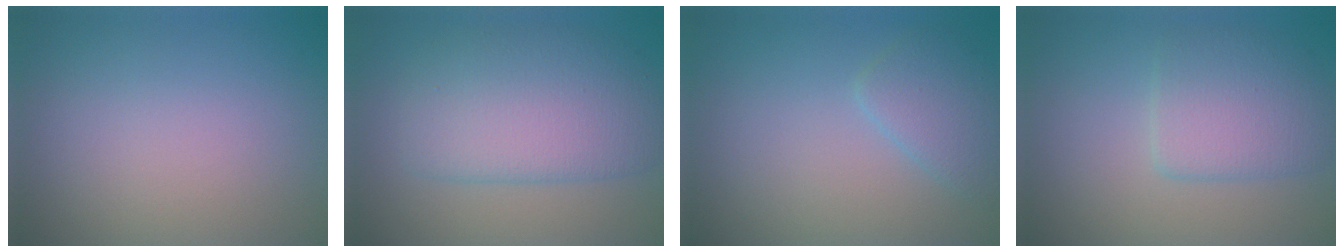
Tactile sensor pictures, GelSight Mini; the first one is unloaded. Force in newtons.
{"total": 6.0, "press": 6.0, "slide": 0.2}
{"total": 2.5, "press": 2.5, "slide": 0.1}
{"total": 3.8, "press": 3.8, "slide": 0.1}